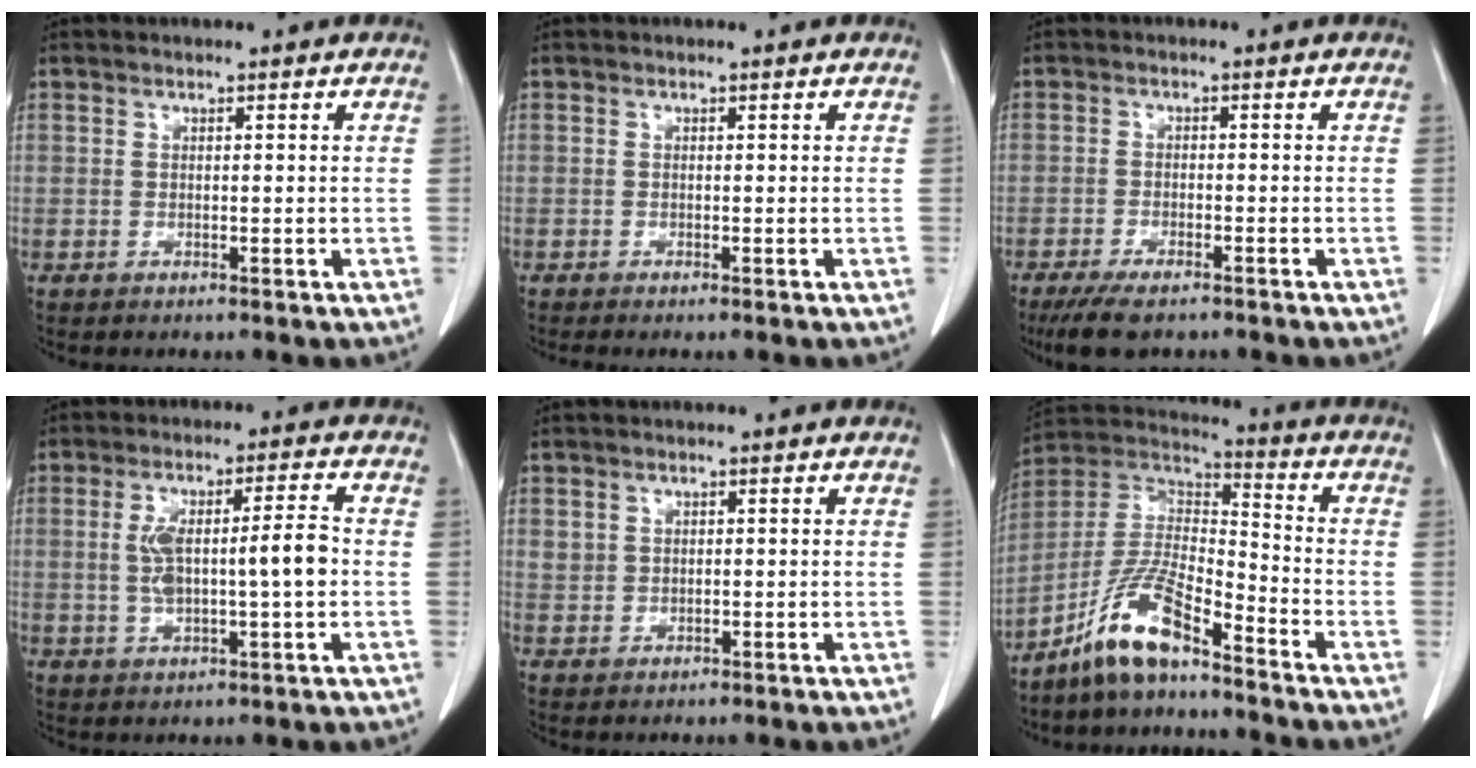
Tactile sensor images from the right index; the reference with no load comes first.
{"total": 0.6, "force": [-0.5, 0.0, 0.3], "torque": [-0.007, -0.002, -0.010]}
{"total": 6.3, "force": [-4.8, 1.7, 3.6], "torque": [-0.063, -0.011, -0.078]}
{"total": 8.8, "force": [-0.2, 1.7, 8.7], "torque": [-0.162, 0.019, 0.000]}
{"total": 1.8, "force": [0.6, 1.6, 0.6], "torque": [-0.008, 0.005, 0.014]}
{"total": 11.1, "force": [-8.0, 2.1, 7.3], "torque": [-0.163, 0.010, -0.156]}